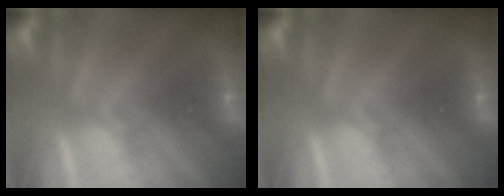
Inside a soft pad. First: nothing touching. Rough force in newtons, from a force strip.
{"total": 0.0}